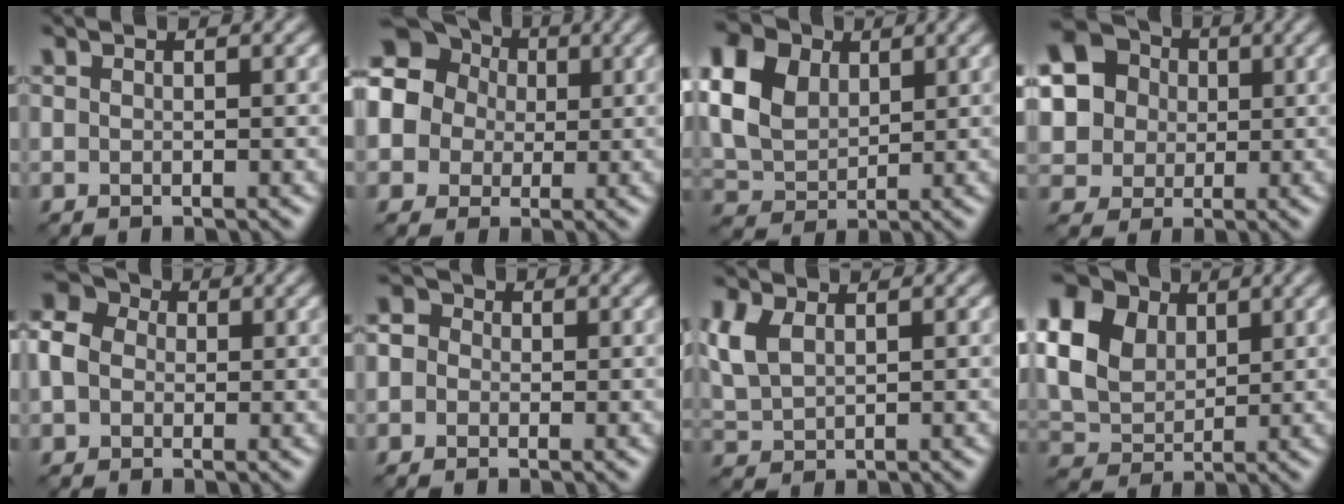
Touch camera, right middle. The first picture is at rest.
{"total": 14.1, "force": [2.8, 12.9, 4.9], "torque": [-0.144, 0.035, 0.022]}
{"total": 11.0, "force": [4.4, 7.8, 6.4], "torque": [-0.146, 0.037, 0.073]}
{"total": 16.4, "force": [3.9, 14.8, 6.0], "torque": [-0.181, 0.017, 0.049]}
{"total": 5.6, "force": [0.5, 4.8, 3.0], "torque": [-0.077, 0.025, -0.008]}
{"total": 2.4, "force": [0.2, 2.2, 0.9], "torque": [0.002, 0.011, -0.017]}
{"total": 3.7, "force": [1.5, 2.2, 2.5], "torque": [-0.074, 0.007, 0.032]}
{"total": 13.9, "force": [5.5, 10.6, 7.1], "torque": [-0.182, 0.032, 0.102]}